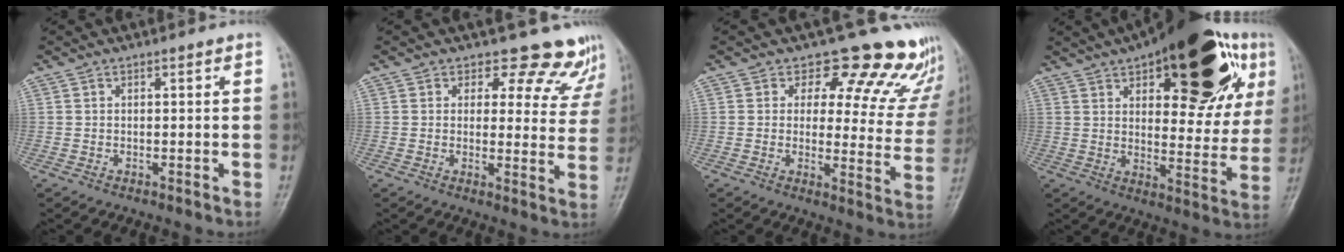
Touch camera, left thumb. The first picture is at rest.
{"total": 11.3, "force": [10.0, 5.2, 1.1], "torque": [0.044, -0.067, 0.088]}
{"total": 16.3, "force": [13.6, 7.3, 5.2], "torque": [0.003, -0.098, 0.133]}
{"total": 30.0, "force": [14.3, 12.4, 23.3], "torque": [-0.290, 0.003, 0.203]}